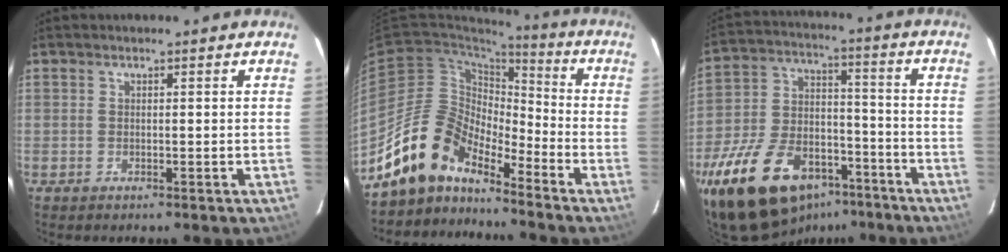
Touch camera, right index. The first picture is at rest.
{"total": 13.4, "force": [-11.5, 5.3, 4.4], "torque": [-0.086, 0.023, -0.220]}
{"total": 24.8, "force": [-15.4, 13.0, 14.5], "torque": [-0.299, -0.001, -0.244]}